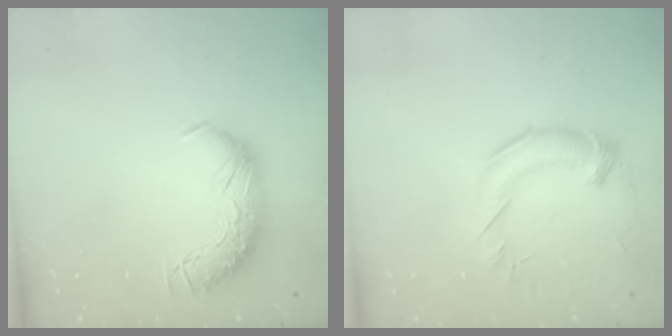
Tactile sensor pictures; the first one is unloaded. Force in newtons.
{"total": 1.2, "press": 0.3, "slide": 1.1}